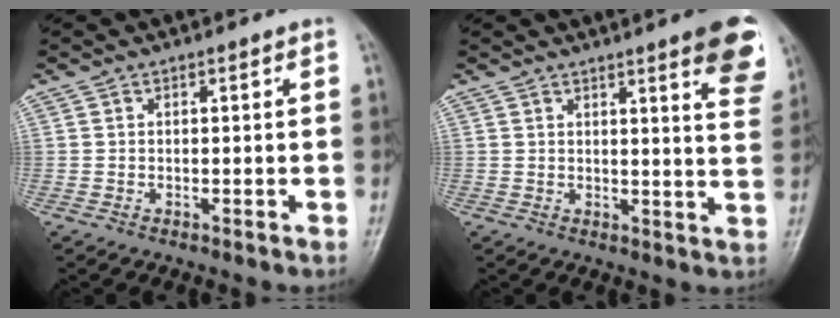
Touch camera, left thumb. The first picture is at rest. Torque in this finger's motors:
{"motor_torque": [1.54, 0.85, 1.06, -0.85, 0.02]}